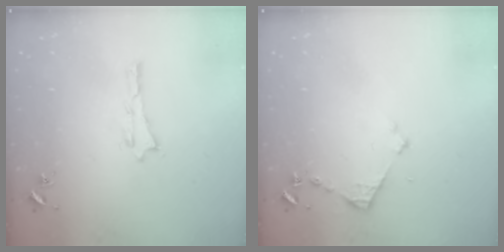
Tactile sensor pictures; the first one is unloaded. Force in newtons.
{"total": 3.2, "press": 3.2, "slide": 0.3}